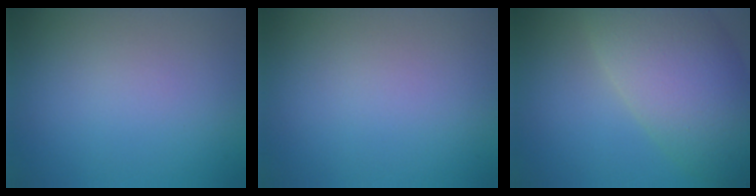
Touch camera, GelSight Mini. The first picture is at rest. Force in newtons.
{"total": 0.0}
{"total": 10.8, "press": 10.8, "slide": 0.6}